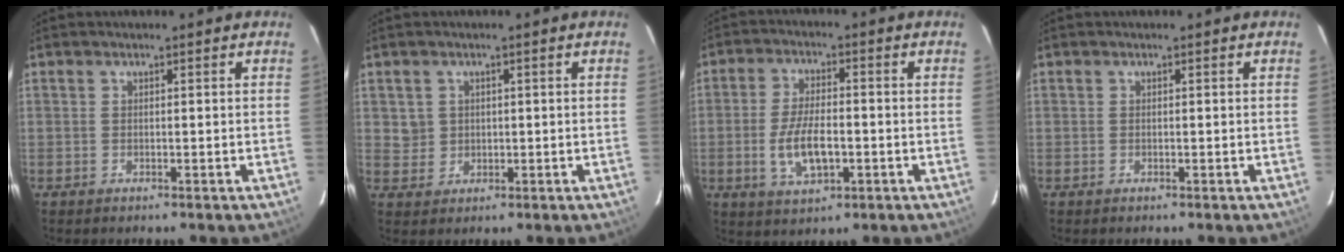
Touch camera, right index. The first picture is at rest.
{"total": 3.1, "force": [0.7, 3.0, 0.3], "torque": [-0.001, 0.010, 0.015]}
{"total": 8.8, "force": [-2.2, 3.8, 7.6], "torque": [-0.154, -0.007, -0.035]}
{"total": 0.0}